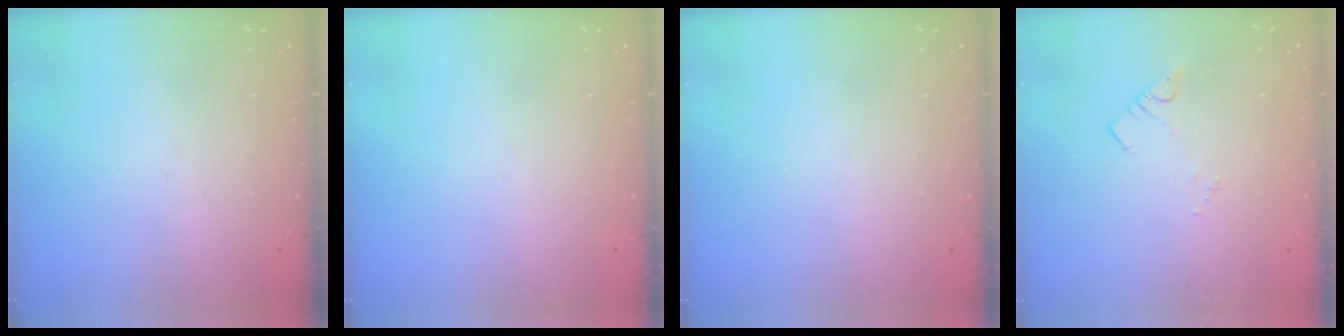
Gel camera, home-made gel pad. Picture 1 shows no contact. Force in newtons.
{"total": 0.0}
{"total": 0.0}
{"total": 2.1, "press": 2.0, "slide": 0.4}